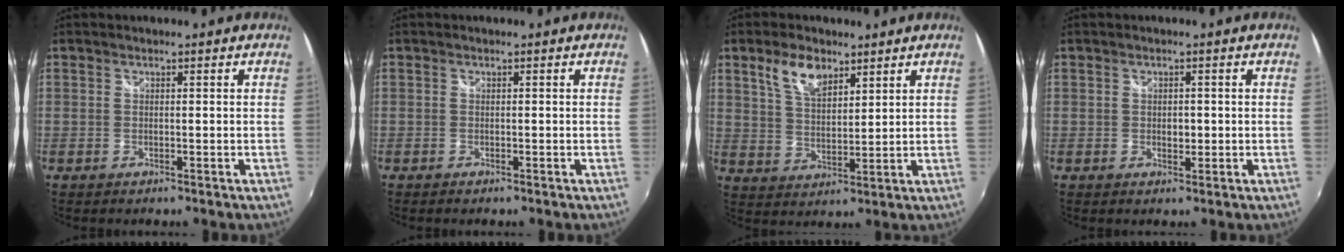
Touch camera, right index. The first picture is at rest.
{"total": 0.6, "force": [-0.5, 0.4, 0.1], "torque": [-0.006, -0.004, -0.012]}
{"total": 7.6, "force": [4.6, 3.7, 4.7], "torque": [-0.088, 0.010, 0.088]}
{"total": 1.8, "force": [0.0, 1.3, 1.3], "torque": [-0.018, 0.000, -0.001]}